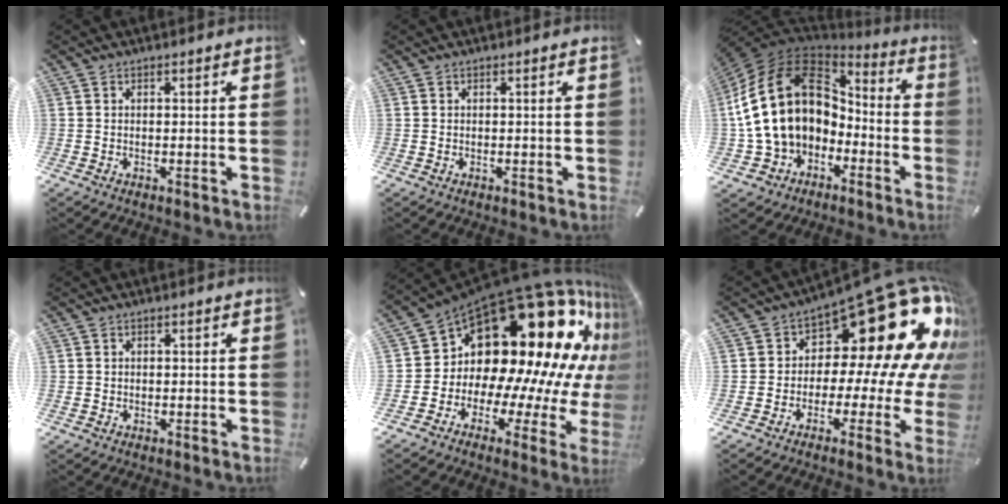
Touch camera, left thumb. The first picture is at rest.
{"total": 0.0}
{"total": 20.5, "force": [2.2, 15.5, 13.3], "torque": [-0.286, 0.010, 0.040]}
{"total": 0.7, "force": [-0.2, 0.7, 0.1], "torque": [0.000, 0.006, -0.006]}
{"total": 26.6, "force": [12.6, 14.8, 18.1], "torque": [-0.244, -0.177, 0.253]}
{"total": 25.3, "force": [10.8, 12.3, 19.2], "torque": [-0.271, -0.099, 0.196]}